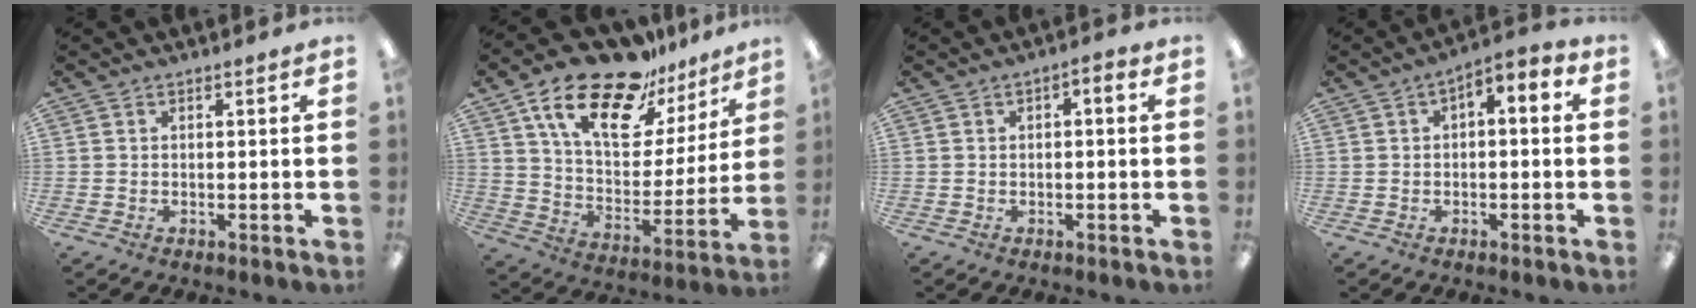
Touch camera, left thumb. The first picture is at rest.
{"total": 21.8, "force": [15.6, 9.4, 11.9], "torque": [-0.216, -0.099, 0.273]}
{"total": 1.8, "force": [-0.7, 1.0, 1.3], "torque": [-0.022, 0.007, -0.014]}
{"total": 2.9, "force": [-0.8, 2.0, 2.0], "torque": [-0.026, 0.005, -0.018]}